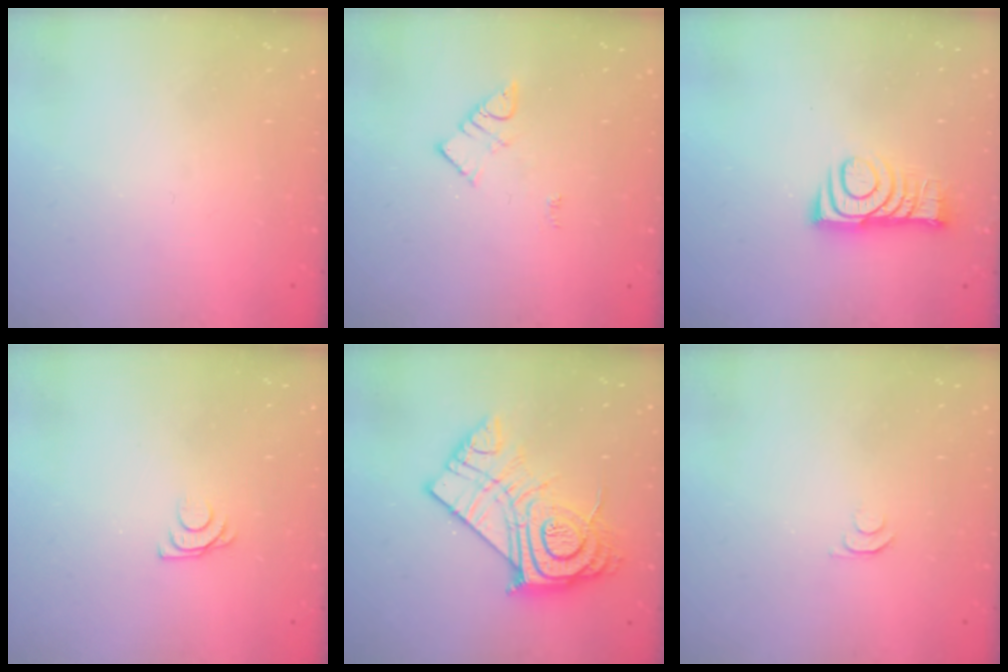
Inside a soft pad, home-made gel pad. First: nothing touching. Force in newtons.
{"total": 3.6, "press": 3.6, "slide": 0.4}
{"total": 9.3, "press": 9.3, "slide": 0.7}
{"total": 6.1, "press": 6.0, "slide": 0.7}
{"total": 20.8, "press": 20.7, "slide": 1.6}
{"total": 4.3, "press": 4.3, "slide": 0.7}